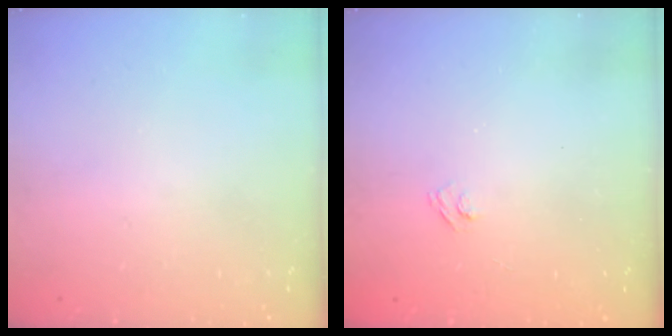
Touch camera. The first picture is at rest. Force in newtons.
{"total": 2.7, "press": 2.5, "slide": 0.9}